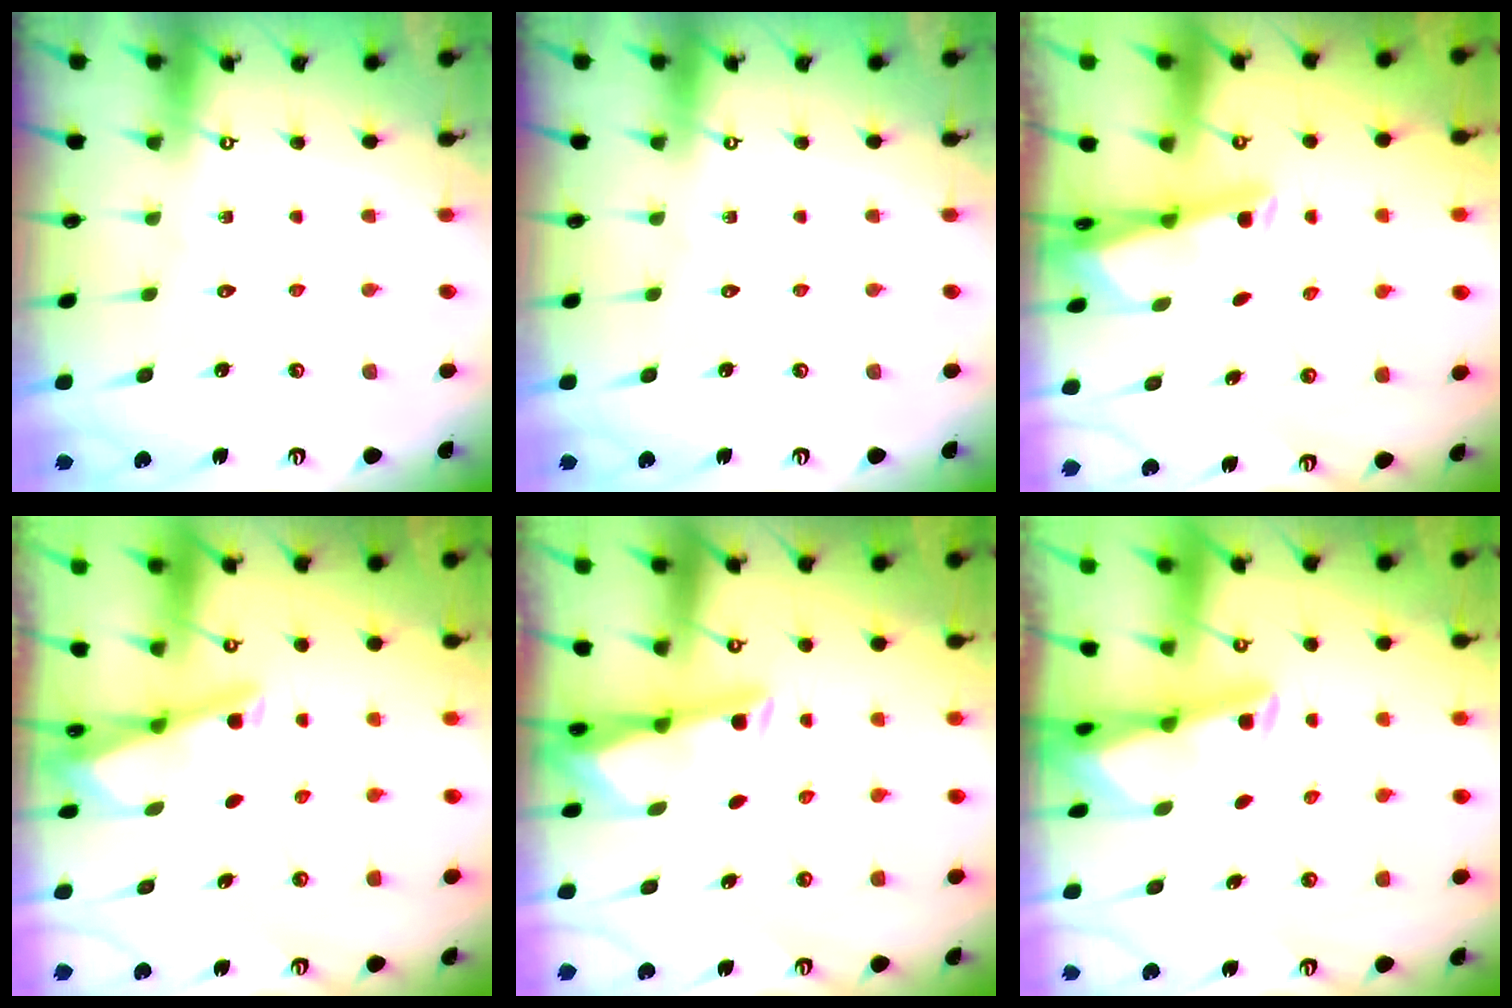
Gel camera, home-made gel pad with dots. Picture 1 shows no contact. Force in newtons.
{"total": 0.0}
{"total": 2.6, "press": 2.6, "slide": 0.5}
{"total": 2.7, "press": 2.7, "slide": 0.1}
{"total": 3.0, "press": 3.0, "slide": 0.4}
{"total": 2.6, "press": 2.5, "slide": 0.6}